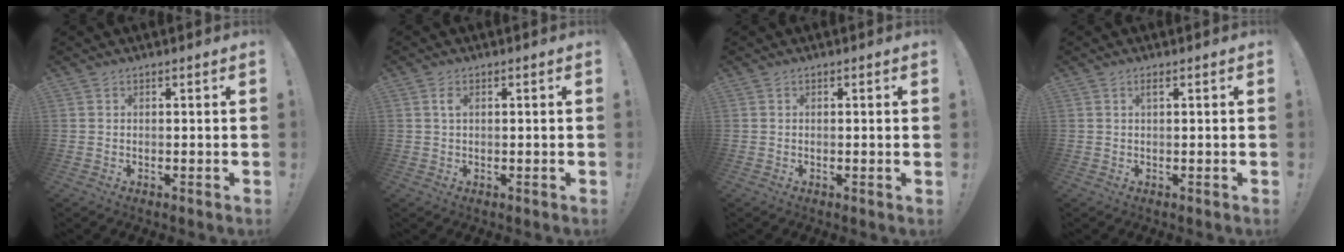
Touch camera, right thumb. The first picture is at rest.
{"total": 1.8, "force": [0.7, 1.0, 1.3], "torque": [-0.020, 0.000, 0.010]}
{"total": 0.9, "force": [0.3, -0.4, 0.7], "torque": [-0.004, -0.004, 0.002]}
{"total": 1.1, "force": [0.5, 0.0, 1.0], "torque": [-0.016, -0.001, 0.006]}